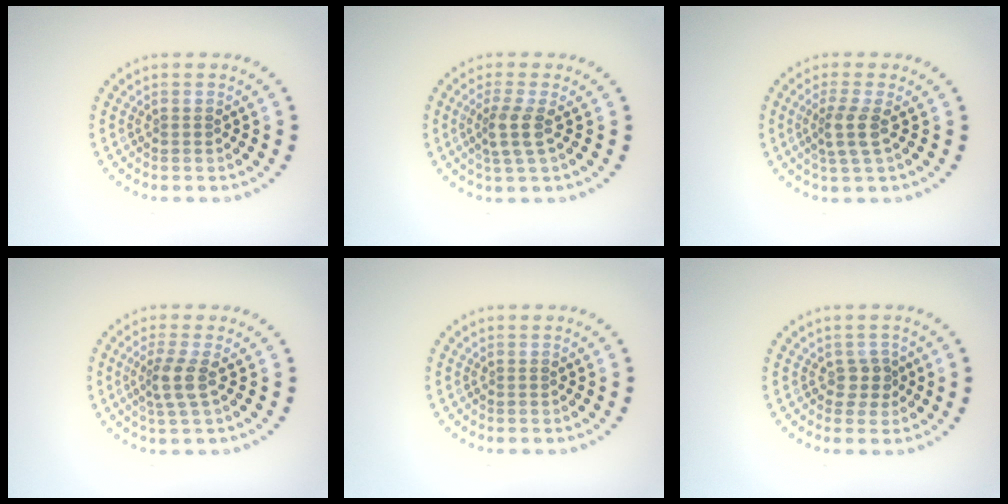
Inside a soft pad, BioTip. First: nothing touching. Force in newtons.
{"total": 2.5, "press": 2.0, "slide": 1.5}
{"total": 2.4, "press": 2.0, "slide": 1.4}
{"total": 2.6, "press": 2.0, "slide": 1.6}
{"total": 0.0}
{"total": 1.6, "press": 1.3, "slide": 0.9}